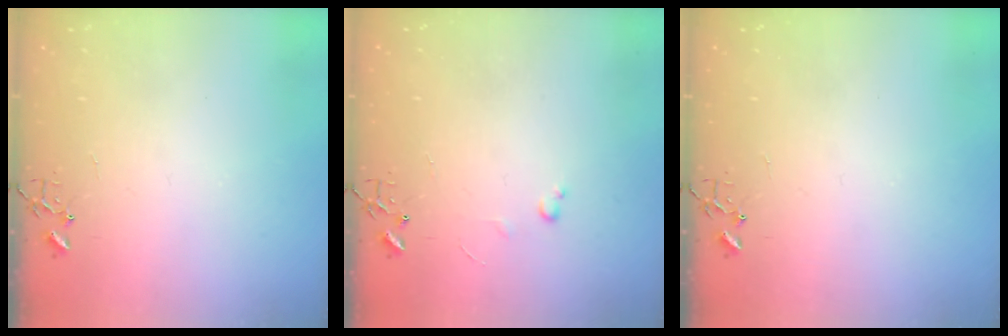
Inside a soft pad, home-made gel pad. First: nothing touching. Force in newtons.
{"total": 3.3, "press": 3.3, "slide": 0.5}
{"total": 0.0}